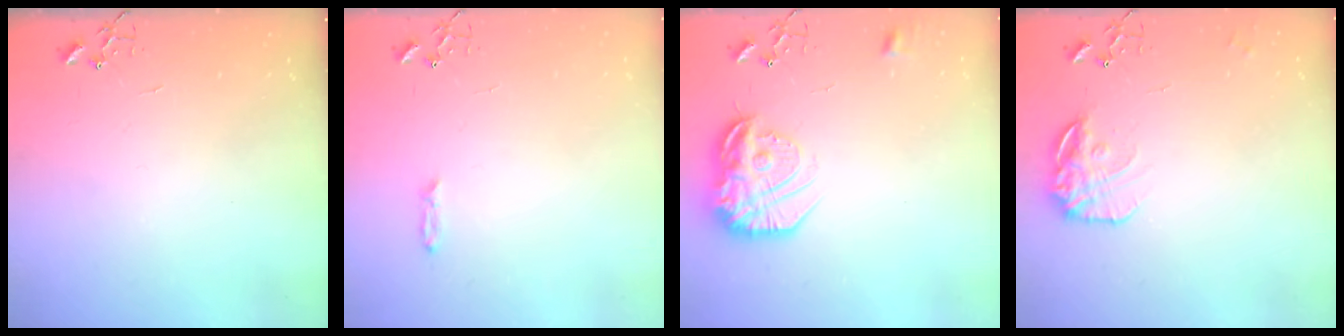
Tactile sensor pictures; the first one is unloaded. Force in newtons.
{"total": 3.7, "press": 3.6, "slide": 0.4}
{"total": 18.4, "press": 18.3, "slide": 1.7}
{"total": 13.7, "press": 13.7, "slide": 0.9}